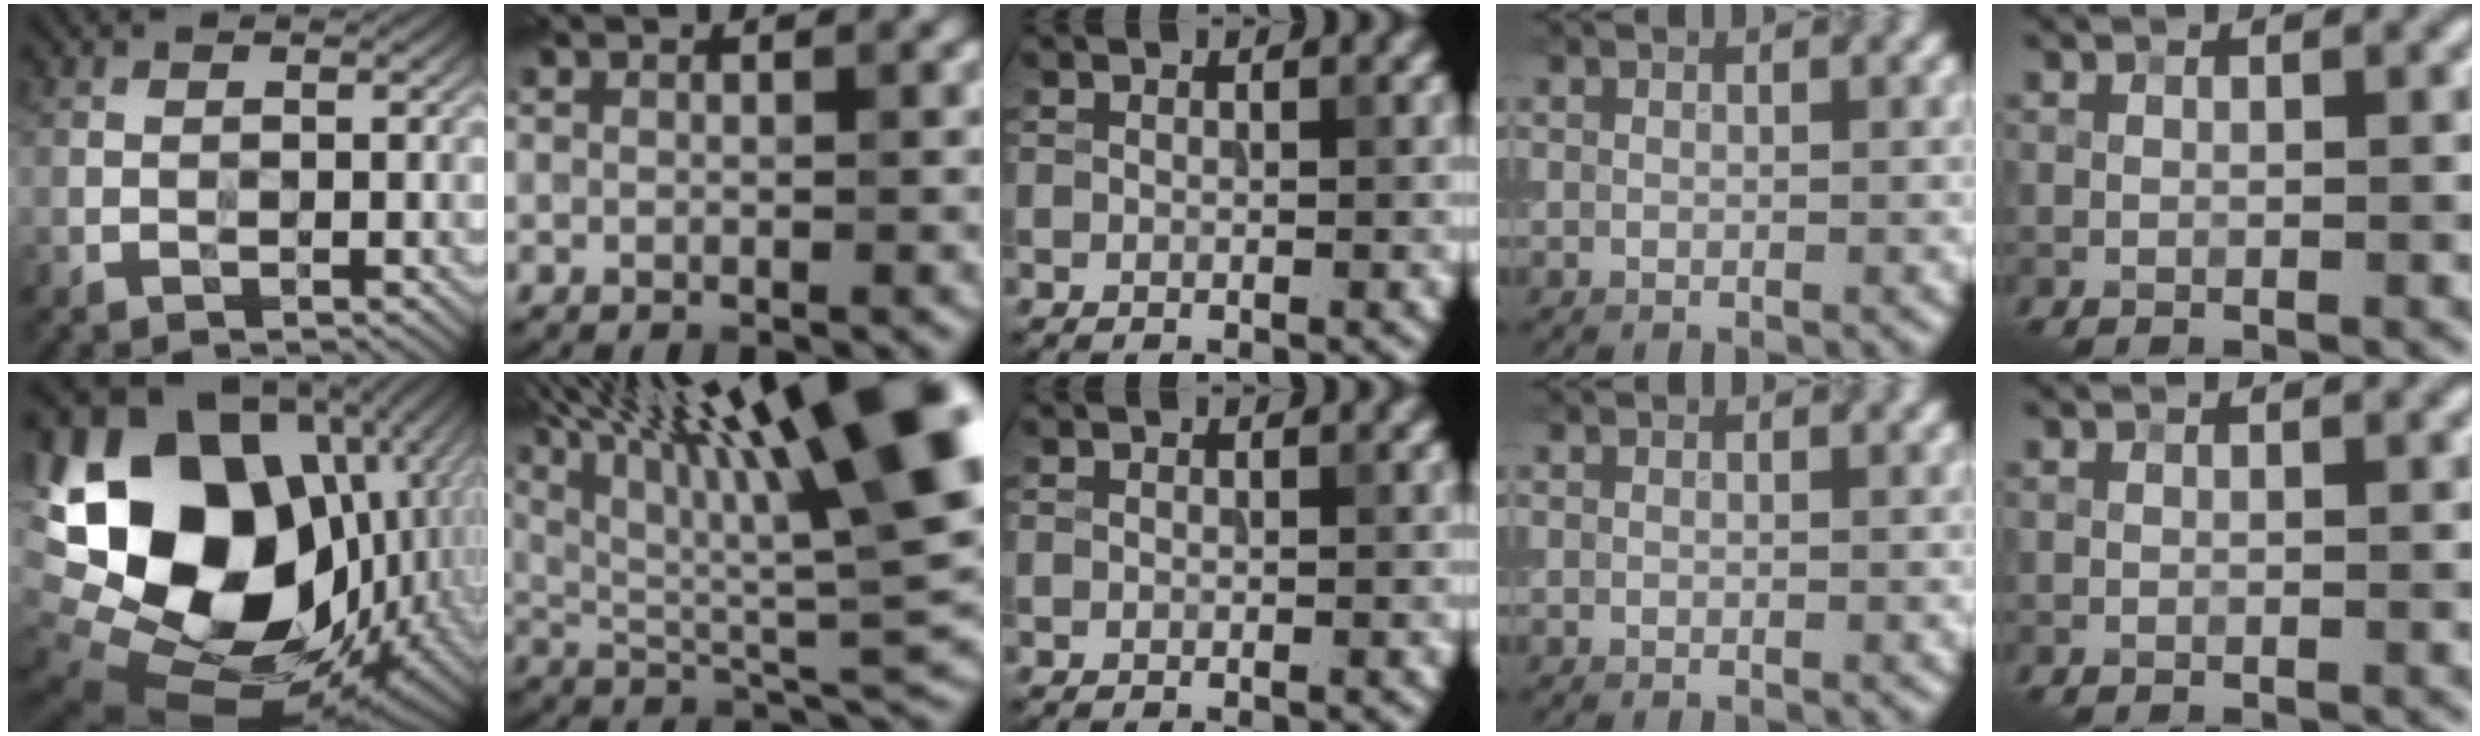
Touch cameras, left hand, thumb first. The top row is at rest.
{"thumb": {"total": 24.2, "force": [1.4, 18.9, 15.0], "torque": [-0.339, -0.041, 0.045]}, "index": {"total": 18.6, "force": [8.1, 5.3, 15.9], "torque": [-0.259, 0.042, 0.135]}}